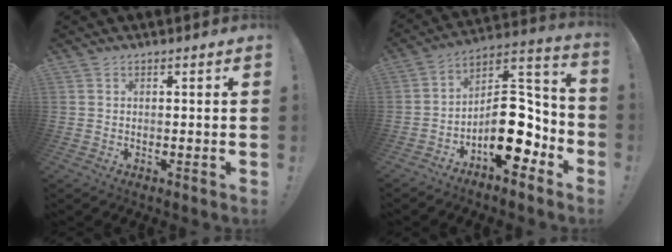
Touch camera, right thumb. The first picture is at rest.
{"total": 16.8, "force": [-5.6, 9.6, 12.5], "torque": [-0.164, 0.036, -0.074]}